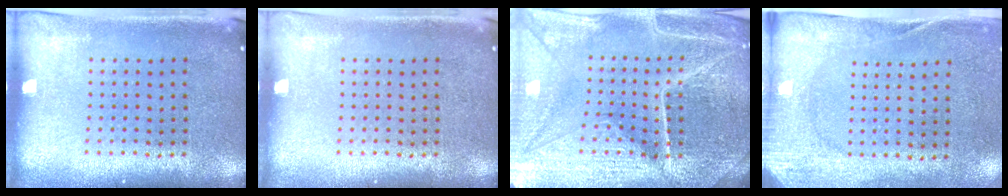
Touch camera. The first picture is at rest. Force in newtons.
{"total": 0.0}
{"total": 5.4, "press": 5.0, "slide": 2.0}
{"total": 2.8, "press": 2.1, "slide": 1.8}